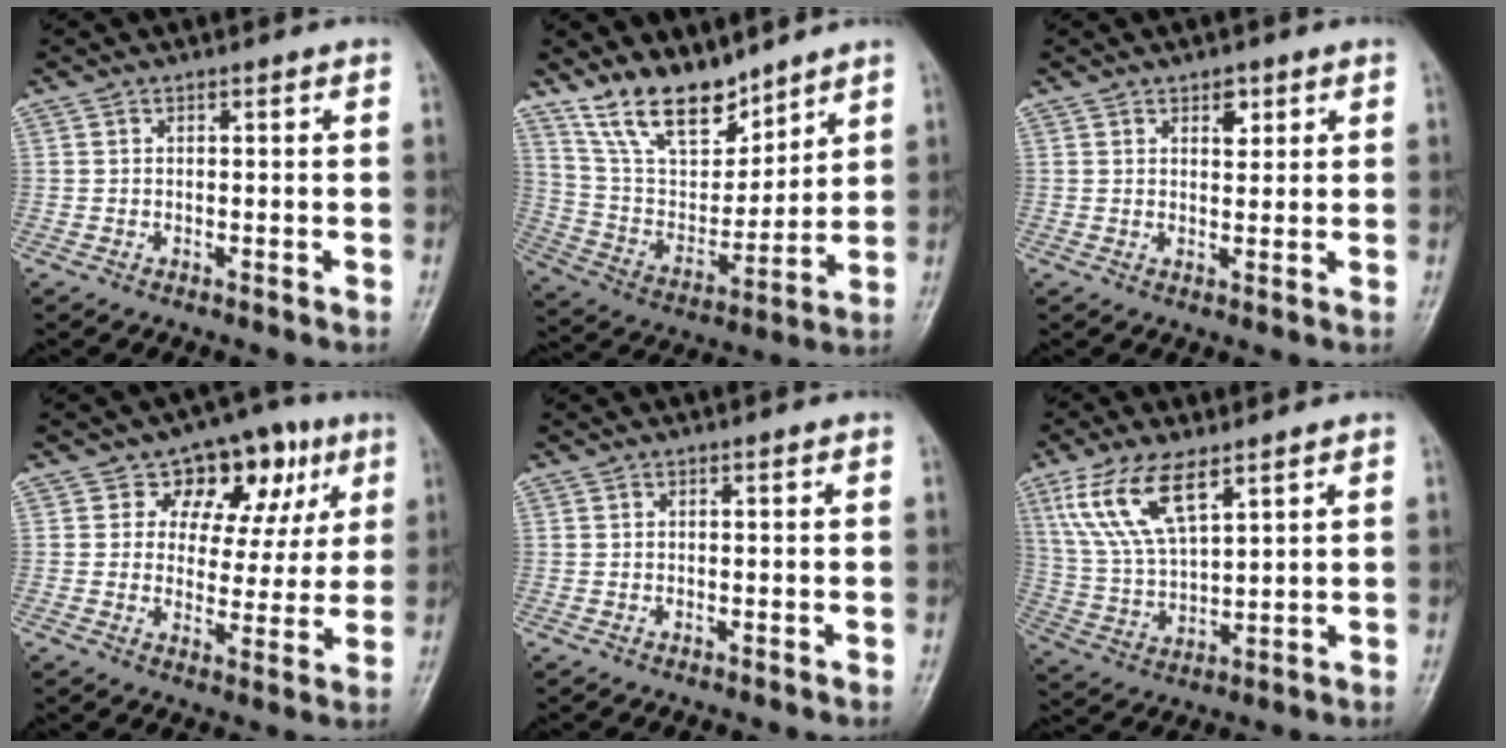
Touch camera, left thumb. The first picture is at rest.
{"total": 14.6, "force": [11.5, 6.3, 6.5], "torque": [-0.081, -0.067, 0.225]}
{"total": 3.0, "force": [1.6, 1.8, 1.8], "torque": [-0.010, -0.007, 0.023]}
{"total": 13.1, "force": [5.8, 8.9, 7.6], "torque": [-0.041, -0.009, 0.078]}
{"total": 0.0}
{"total": 12.5, "force": [6.9, 5.0, 9.2], "torque": [-0.176, -0.020, 0.145]}